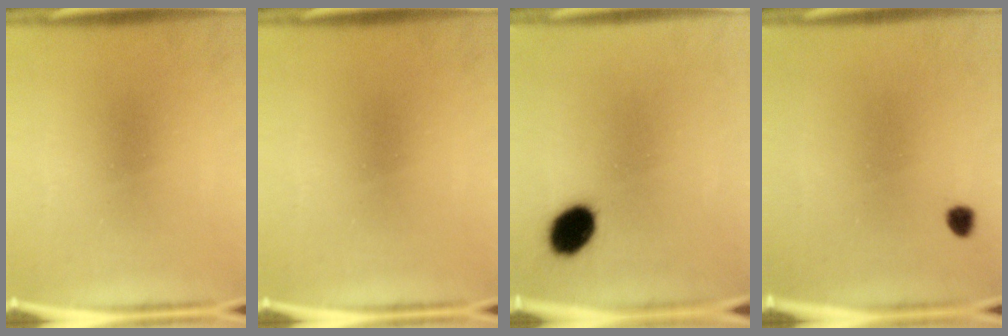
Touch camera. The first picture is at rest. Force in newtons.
{"total": 0.0}
{"total": 8.2}
{"total": 1.7}